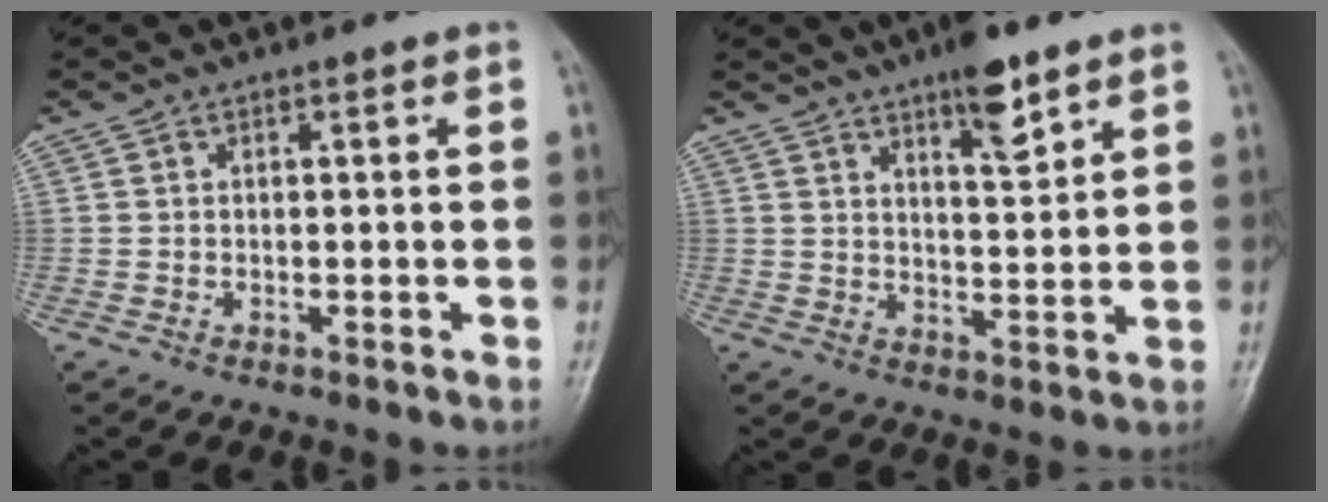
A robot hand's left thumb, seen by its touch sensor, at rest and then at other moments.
{"total": 8.1, "force": [5.3, 2.2, 5.7], "torque": [-0.076, -0.033, 0.083]}